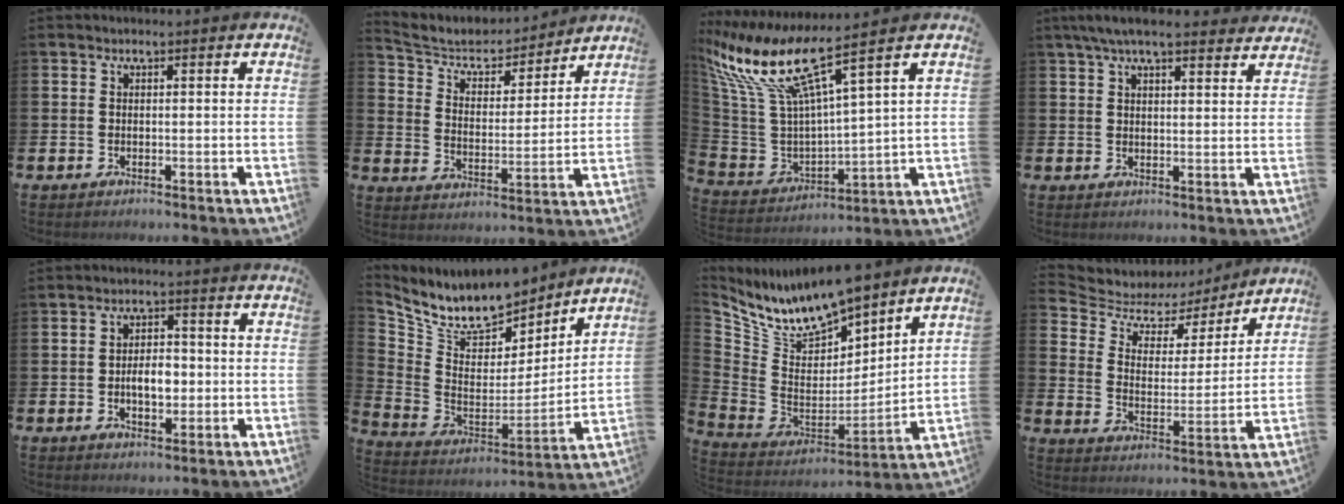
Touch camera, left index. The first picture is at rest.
{"total": 6.3, "force": [5.9, 2.2, 0.9], "torque": [-0.051, -0.047, 0.098]}
{"total": 11.3, "force": [8.0, 2.2, 7.6], "torque": [-0.187, -0.050, 0.131]}
{"total": 5.9, "force": [5.3, 0.9, 2.4], "torque": [-0.054, -0.013, 0.096]}
{"total": 4.0, "force": [-0.6, 2.4, 3.2], "torque": [-0.045, 0.001, -0.019]}
{"total": 10.3, "force": [9.2, 3.8, 2.9], "torque": [-0.106, -0.061, 0.164]}
{"total": 10.8, "force": [10.1, 2.7, 2.4], "torque": [-0.107, -0.071, 0.186]}
{"total": 6.5, "force": [5.3, 3.6, 1.4], "torque": [-0.062, -0.036, 0.086]}